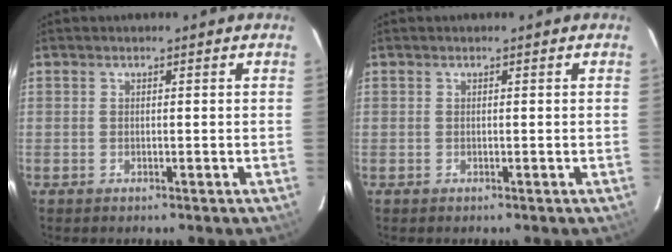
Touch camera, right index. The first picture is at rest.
{"total": 0.0}